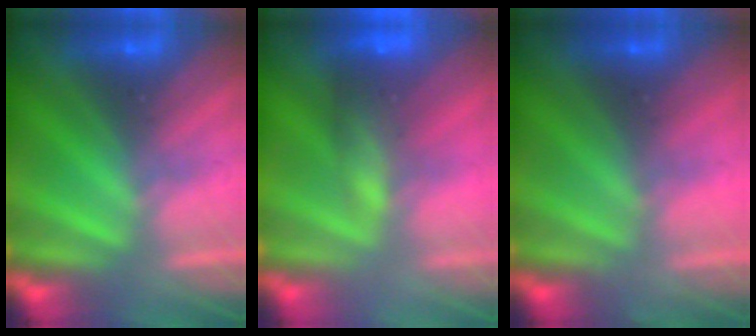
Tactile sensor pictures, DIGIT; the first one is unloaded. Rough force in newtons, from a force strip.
{"total": 9.6}
{"total": 4.8}